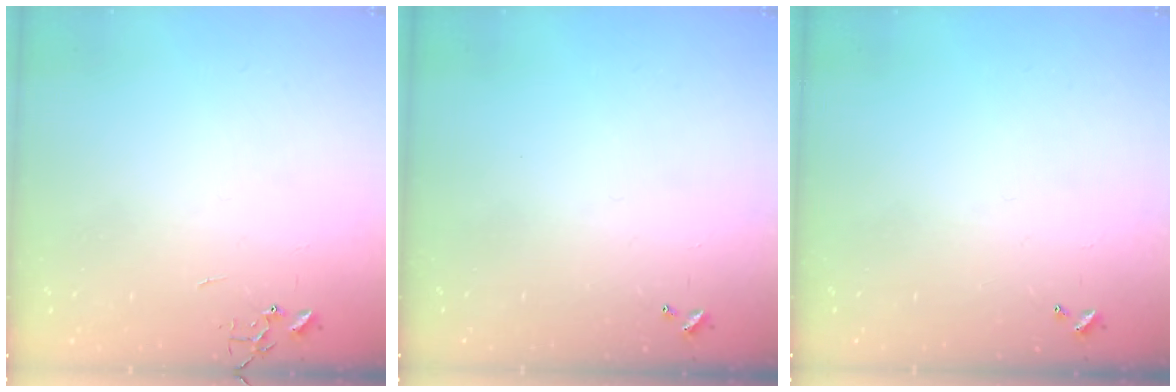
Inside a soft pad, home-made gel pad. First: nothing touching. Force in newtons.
{"total": 0.0}
{"total": 0.0}